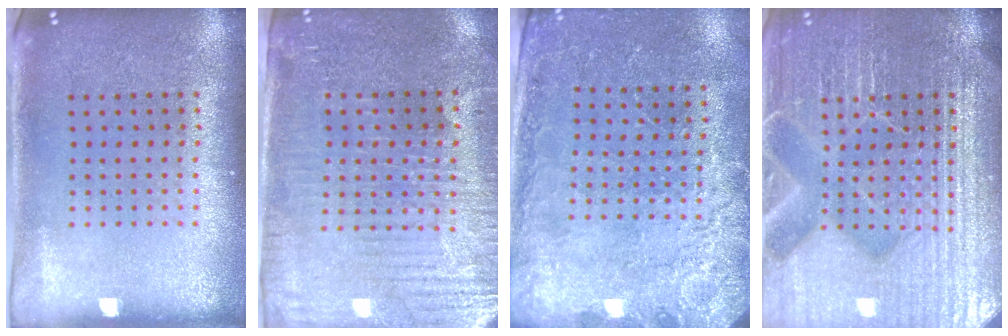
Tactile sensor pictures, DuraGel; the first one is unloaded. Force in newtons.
{"total": 3.8, "press": 3.5, "slide": 1.4}
{"total": 2.4, "press": 2.4, "slide": 0.6}
{"total": 7.4, "press": 7.3, "slide": 0.9}